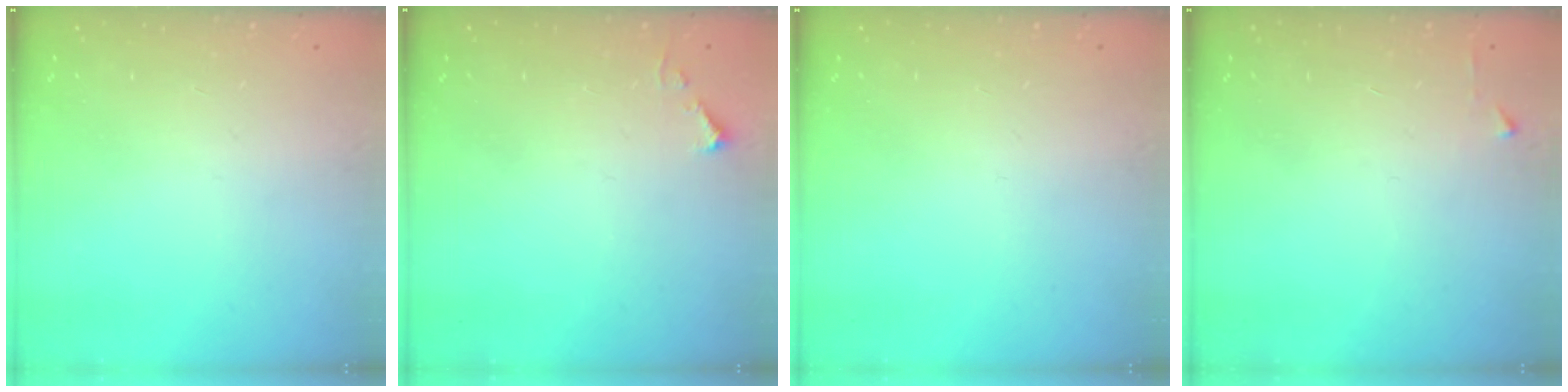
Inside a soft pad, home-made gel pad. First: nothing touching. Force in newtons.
{"total": 3.7, "press": 3.6, "slide": 0.5}
{"total": 0.0}
{"total": 2.4, "press": 2.4, "slide": 0.3}